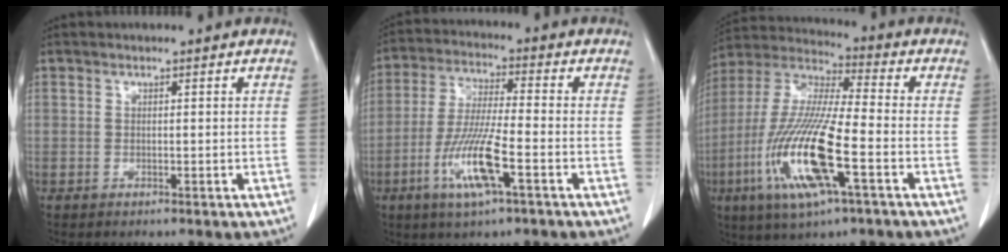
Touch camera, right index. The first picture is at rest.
{"total": 10.9, "force": [-4.4, 0.8, 9.9], "torque": [-0.202, -0.015, -0.086]}
{"total": 17.8, "force": [-5.9, 2.3, 16.7], "torque": [-0.357, -0.020, -0.111]}